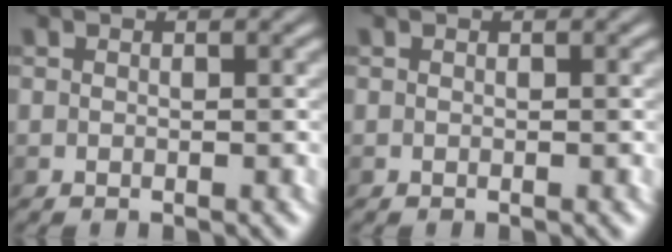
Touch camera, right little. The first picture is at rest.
{"total": 0.0}